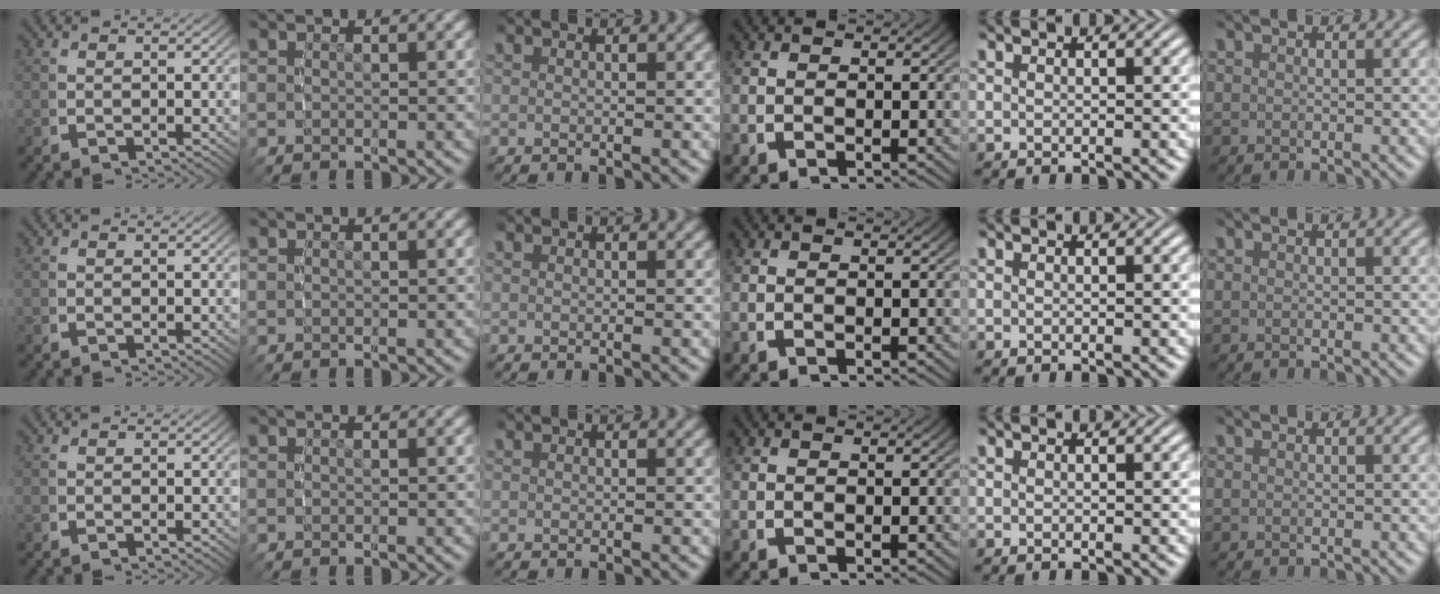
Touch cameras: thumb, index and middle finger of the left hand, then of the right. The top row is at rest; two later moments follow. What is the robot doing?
{"motion": "reach", "object": "paper towel"}